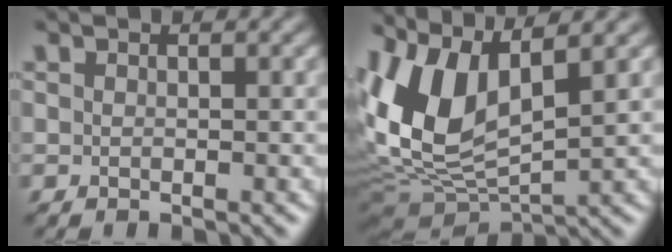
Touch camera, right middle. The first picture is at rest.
{"total": 9.7, "force": [1.9, 5.0, 8.1], "torque": [-0.183, 0.003, 0.033]}